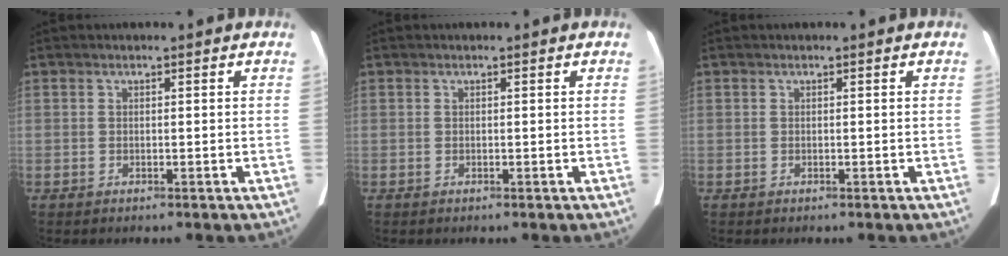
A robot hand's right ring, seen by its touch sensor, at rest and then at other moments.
{"total": 0.0}
{"total": 0.0}